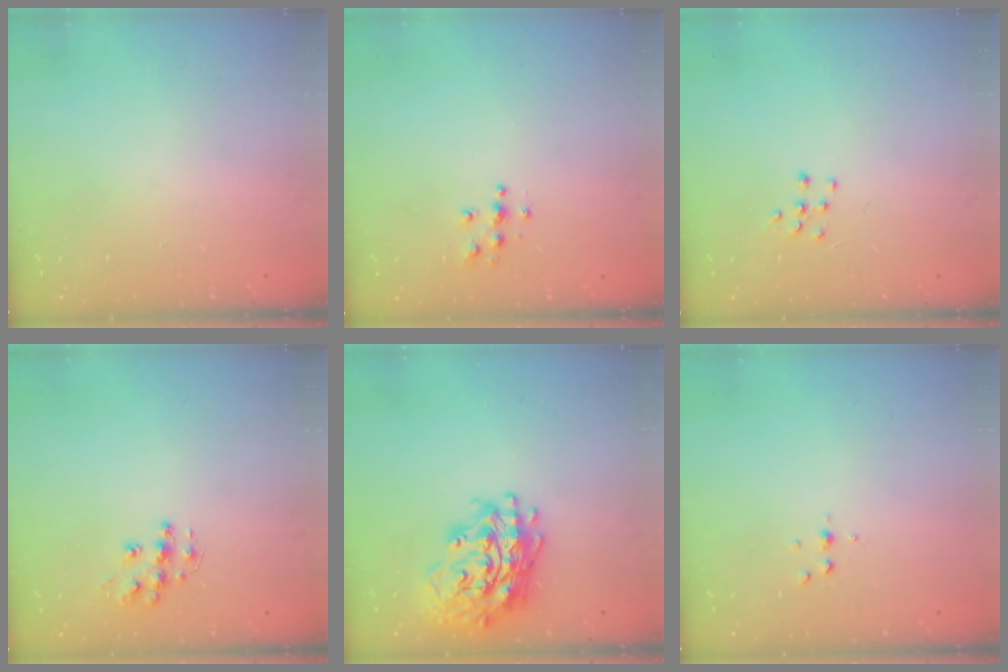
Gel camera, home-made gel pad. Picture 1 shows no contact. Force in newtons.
{"total": 4.9, "press": 4.9, "slide": 0.2}
{"total": 5.3, "press": 5.3, "slide": 0.5}
{"total": 9.8, "press": 9.8, "slide": 0.6}
{"total": 19.4, "press": 19.2, "slide": 3.0}
{"total": 2.5, "press": 2.4, "slide": 0.2}